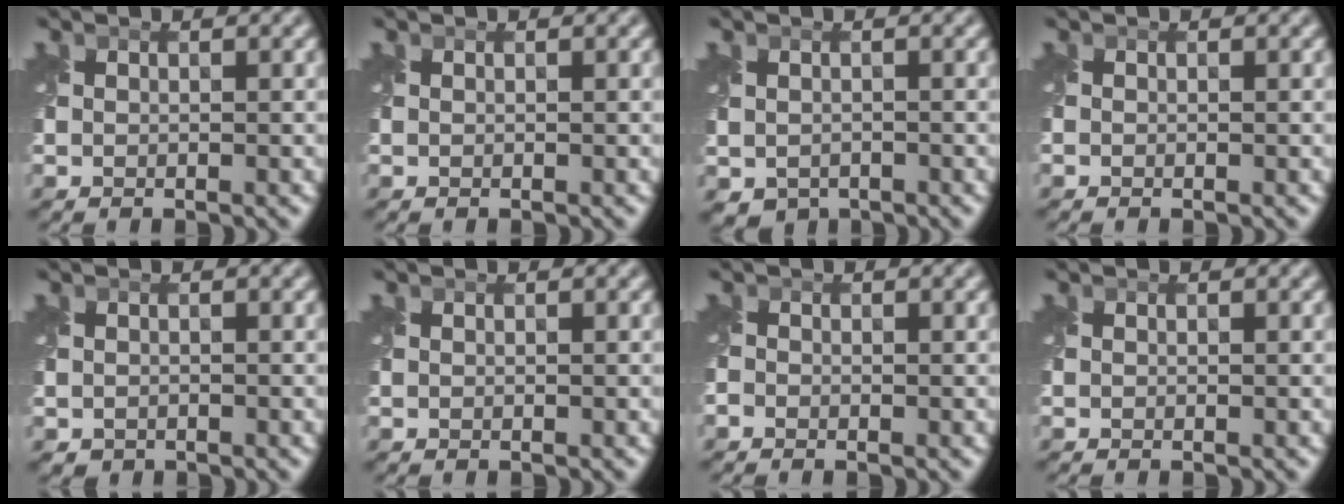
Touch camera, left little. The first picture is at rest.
{"total": 0.0}
{"total": 1.9, "force": [-0.9, 1.5, 0.8], "torque": [-0.018, -0.013, -0.015]}
{"total": 0.0}
{"total": 0.8, "force": [-0.4, 0.7, 0.2], "torque": [-0.004, -0.009, -0.006]}
{"total": 0.0}
{"total": 0.5, "force": [-0.5, 0.2, 0.0], "torque": [0.000, -0.002, -0.012]}
{"total": 0.0}